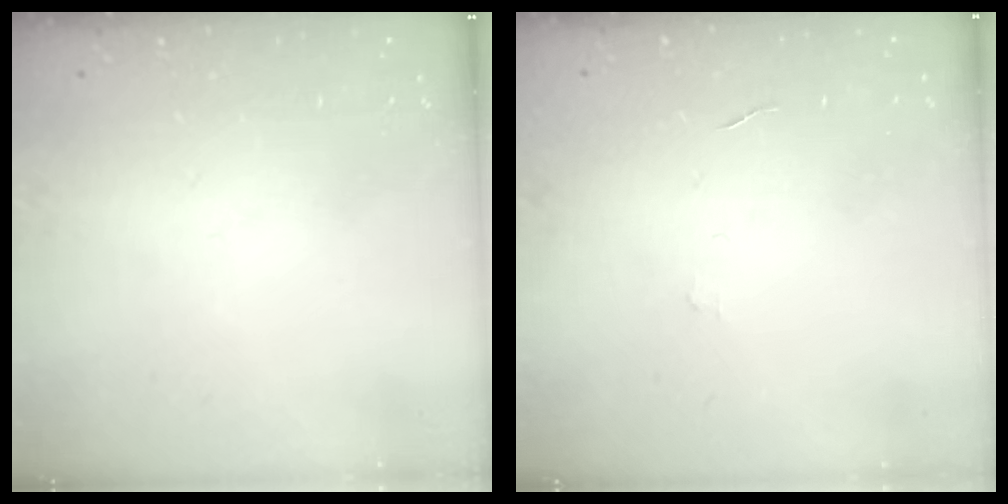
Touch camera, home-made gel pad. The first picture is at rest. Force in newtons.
{"total": 3.9, "press": 3.9, "slide": 0.2}